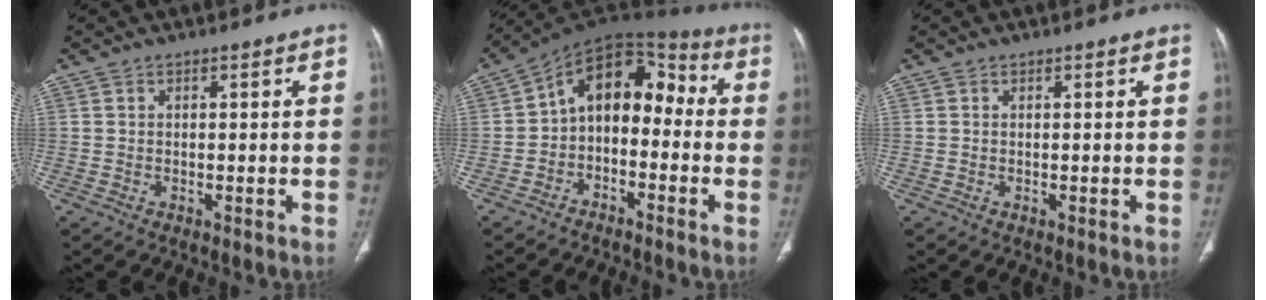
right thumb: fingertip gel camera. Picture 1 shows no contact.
{"total": 12.4, "force": [-2.2, 8.5, 8.9], "torque": [-0.097, 0.068, -0.052]}
{"total": 0.0}